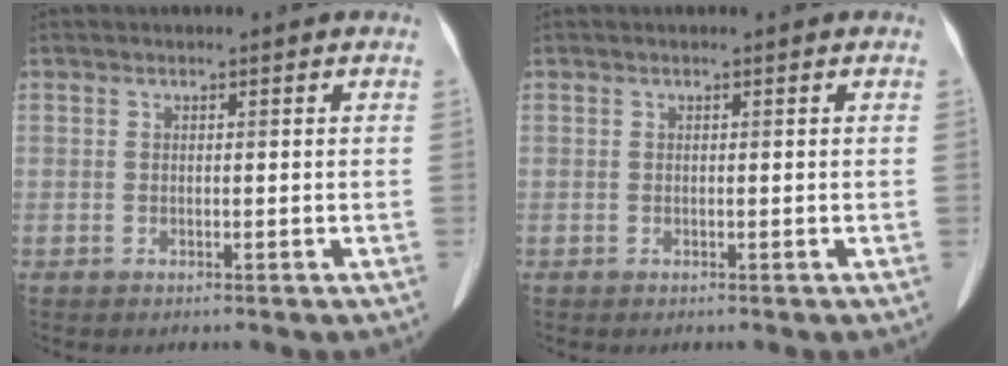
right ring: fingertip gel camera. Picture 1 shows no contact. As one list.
[{"total": 0.0}]